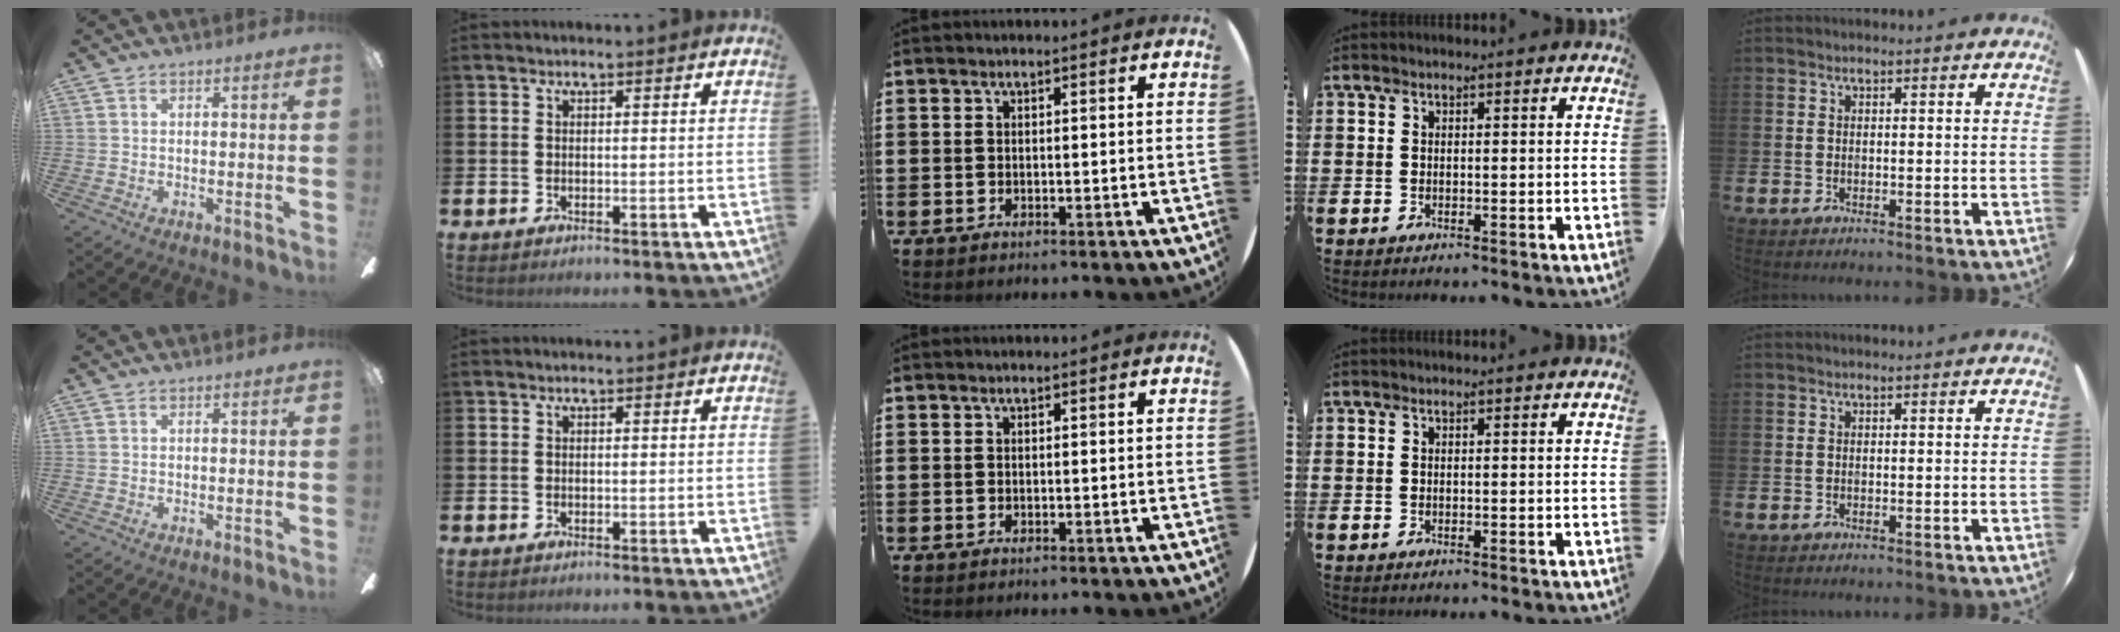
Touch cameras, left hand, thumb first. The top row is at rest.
{}